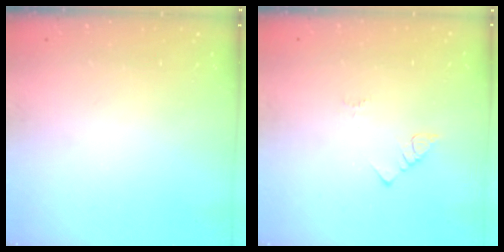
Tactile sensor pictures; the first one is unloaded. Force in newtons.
{"total": 2.1, "press": 2.1, "slide": 0.4}